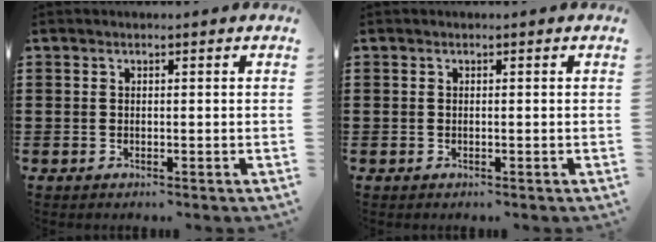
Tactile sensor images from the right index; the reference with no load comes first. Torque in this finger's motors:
{"motor_torque": [0.52, 0.58, 0.00, 0.00]}